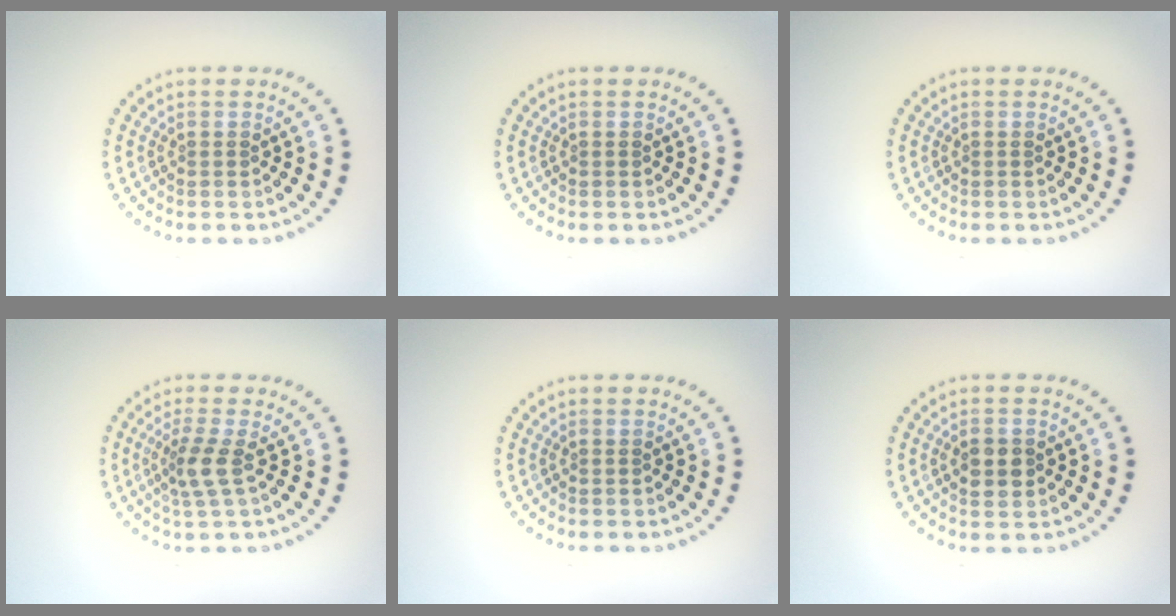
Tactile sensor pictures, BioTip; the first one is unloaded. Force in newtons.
{"total": 0.0}
{"total": 0.0}
{"total": 2.4, "press": 1.8, "slide": 1.5}
{"total": 0.0}
{"total": 2.8, "press": 2.8, "slide": 0.2}